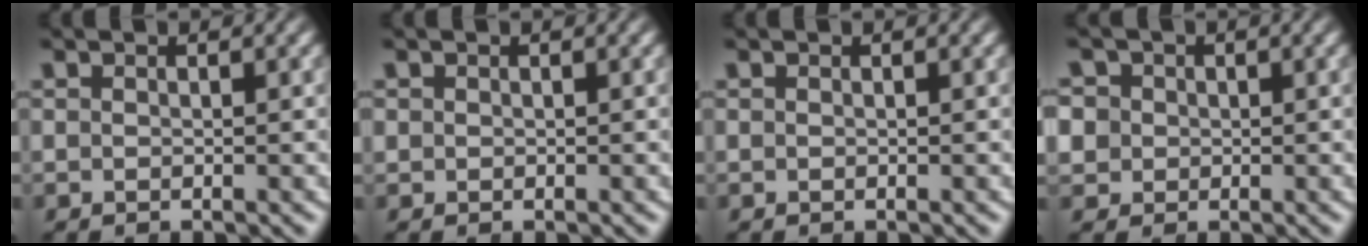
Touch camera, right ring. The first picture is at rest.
{"total": 0.0}
{"total": 0.0}
{"total": 4.6, "force": [0.2, 4.3, 1.7], "torque": [-0.040, -0.010, 0.008]}